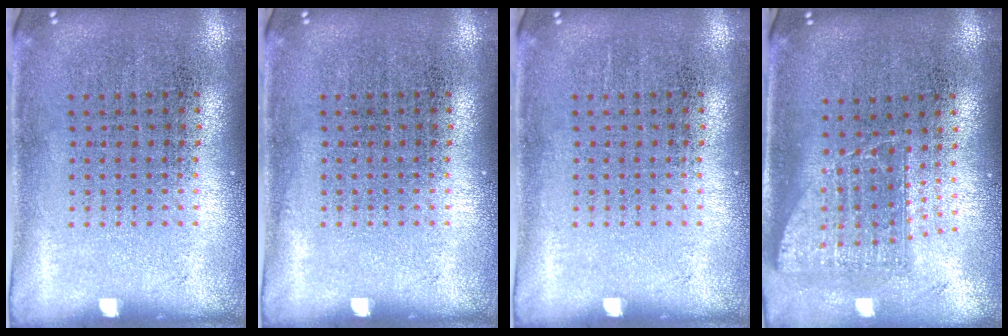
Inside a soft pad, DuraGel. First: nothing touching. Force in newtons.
{"total": 0.0}
{"total": 0.0}
{"total": 1.7, "press": 1.3, "slide": 1.0}